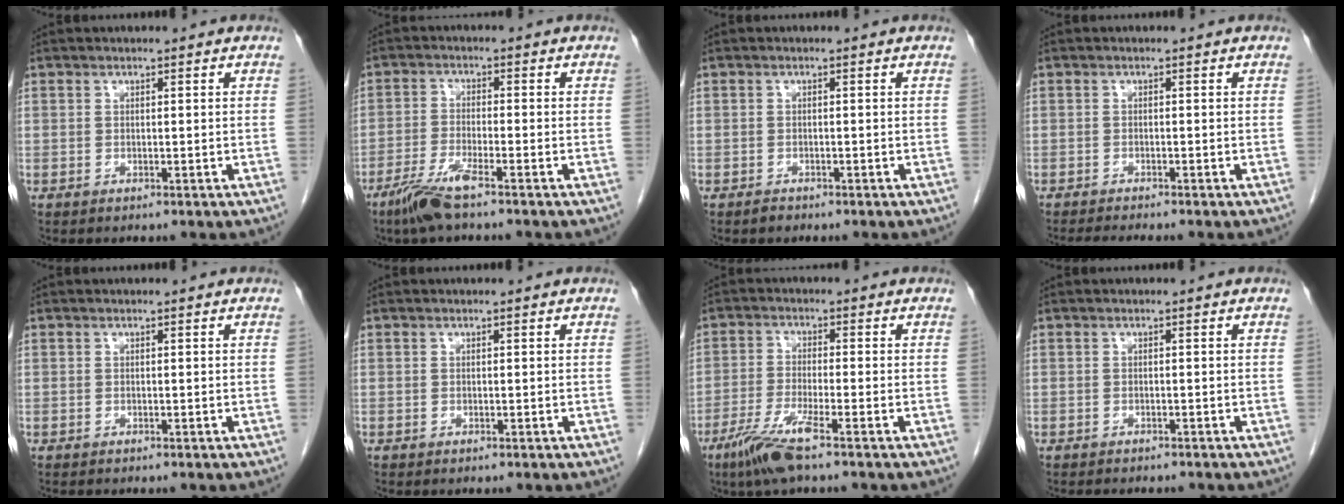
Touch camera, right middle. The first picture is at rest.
{"total": 5.7, "force": [-4.0, 0.2, 4.0], "torque": [-0.087, -0.013, -0.083]}
{"total": 0.8, "force": [-0.7, 0.4, 0.1], "torque": [-0.004, 0.000, -0.013]}
{"total": 4.1, "force": [-3.7, 0.0, 1.9], "torque": [-0.025, -0.011, -0.057]}
{"total": 0.5, "force": [-0.5, 0.0, 0.1], "torque": [-0.006, -0.001, -0.009]}
{"total": 0.0}
{"total": 6.7, "force": [-4.3, -0.2, 5.1], "torque": [-0.106, -0.018, -0.088]}
{"total": 4.2, "force": [-3.7, 1.4, 1.4], "torque": [-0.018, -0.004, -0.045]}